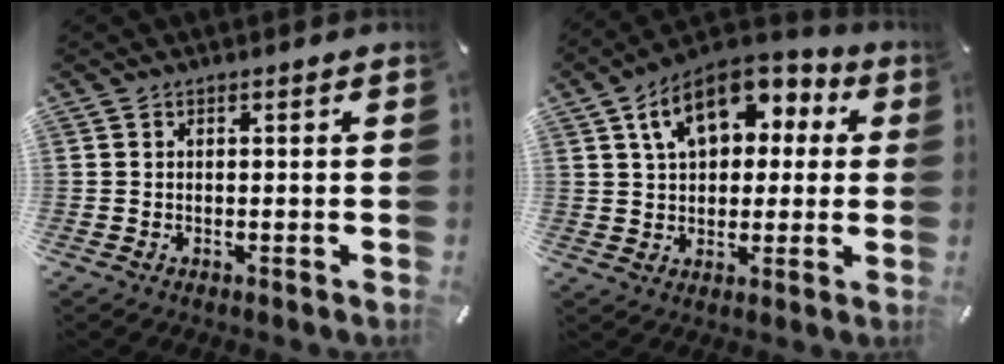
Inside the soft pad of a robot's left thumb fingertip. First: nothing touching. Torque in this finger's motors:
{"motor_torque": [2.37, 2.58, 1.51, -1.26, 0.17]}